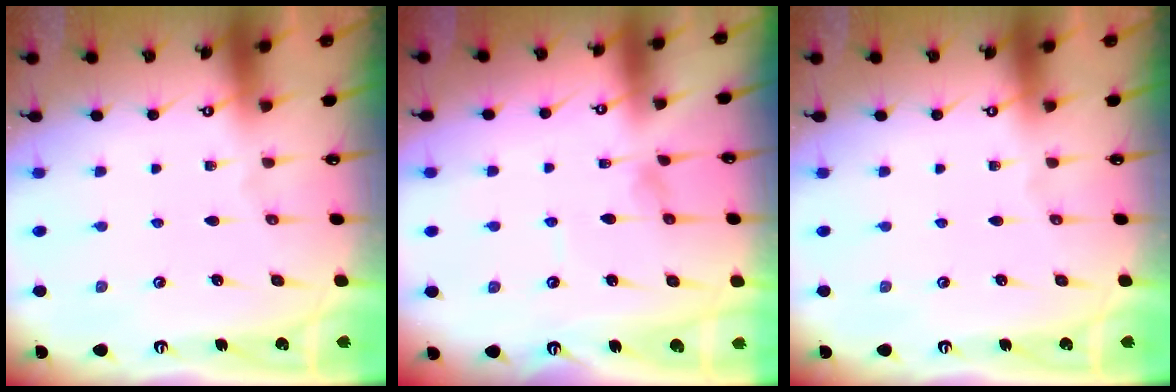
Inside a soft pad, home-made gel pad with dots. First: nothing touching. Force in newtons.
{"total": 0.0}
{"total": 0.0}